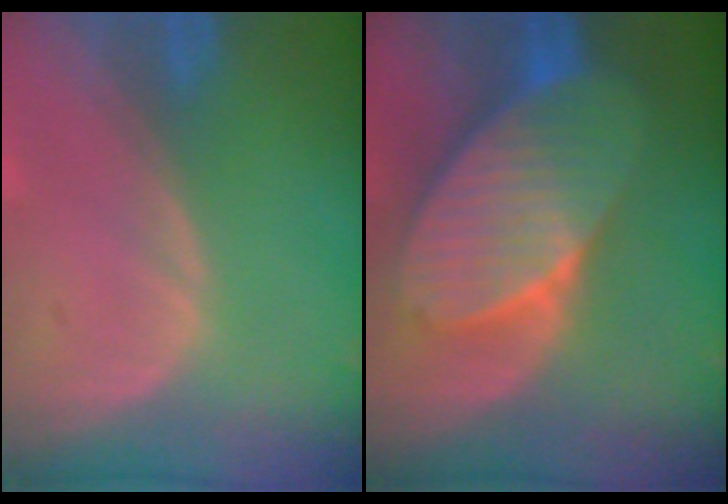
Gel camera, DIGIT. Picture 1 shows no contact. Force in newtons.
{"total": 10.1, "press": 10.1, "slide": 0.6}